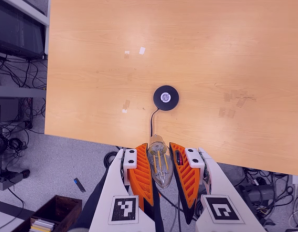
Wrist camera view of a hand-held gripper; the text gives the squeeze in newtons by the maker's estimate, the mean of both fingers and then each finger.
{"total": 20.5, "left": 22.3, "right": 18.7}